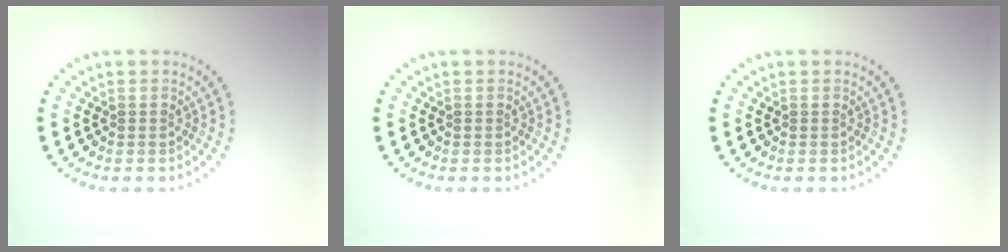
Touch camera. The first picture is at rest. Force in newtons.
{"total": 0.0}
{"total": 0.0}